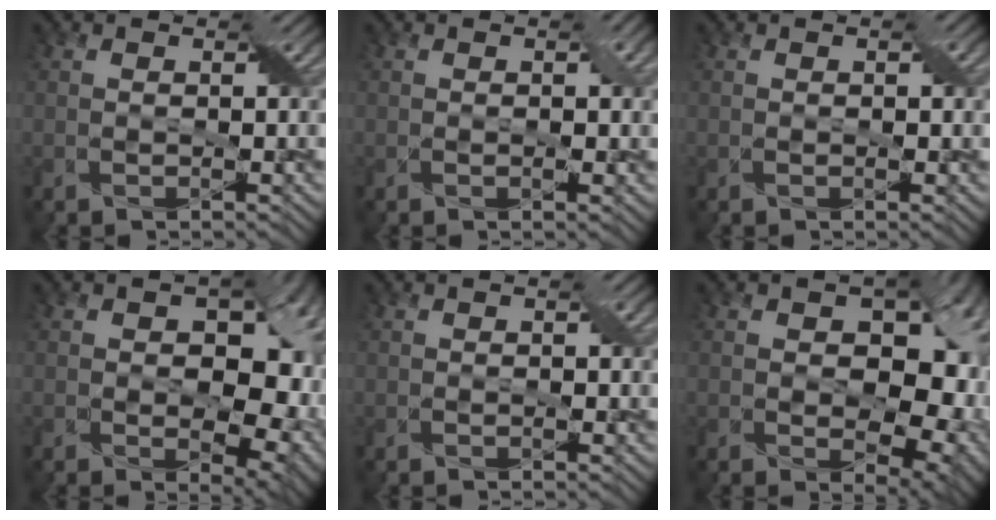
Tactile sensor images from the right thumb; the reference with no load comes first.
{"total": 1.7, "force": [0.1, 0.5, 1.6], "torque": [-0.024, 0.000, 0.003]}
{"total": 1.2, "force": [0.2, 0.6, 1.1], "torque": [-0.016, 0.001, 0.004]}
{"total": 11.9, "force": [0.1, 7.4, 9.2], "torque": [-0.089, -0.002, 0.018]}
{"total": 1.5, "force": [0.3, 0.6, 1.4], "torque": [-0.019, 0.003, 0.006]}
{"total": 13.0, "force": [0.4, 8.7, 9.5], "torque": [-0.094, -0.005, 0.021]}